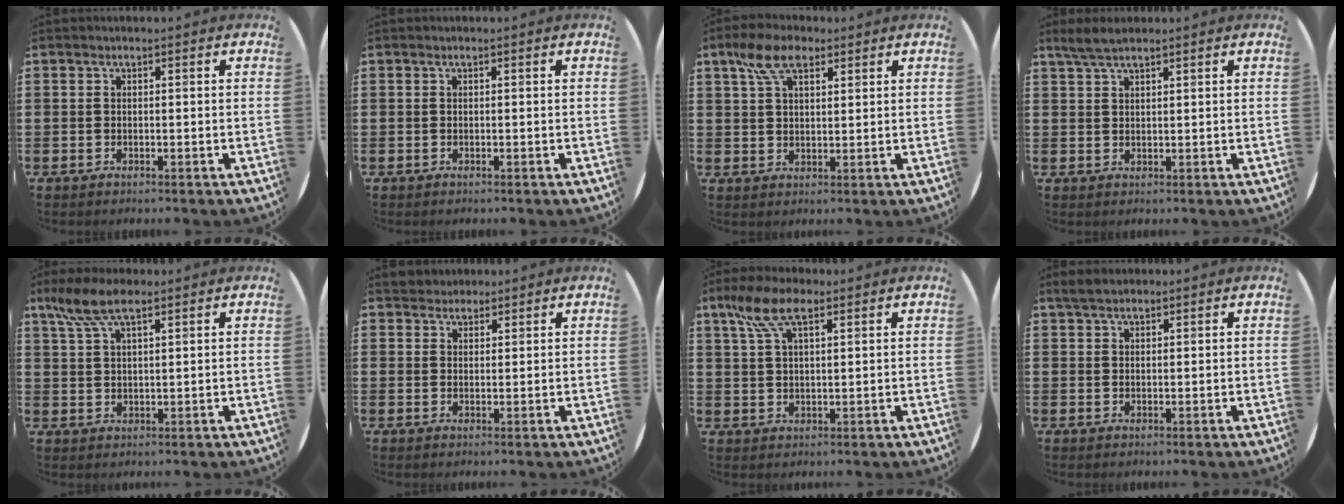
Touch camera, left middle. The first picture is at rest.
{"total": 0.0}
{"total": 6.6, "force": [4.1, 3.3, 4.0], "torque": [-0.081, 0.006, 0.074]}
{"total": 3.0, "force": [2.4, 0.7, 1.7], "torque": [-0.036, 0.006, 0.045]}
{"total": 6.6, "force": [4.6, 2.1, 4.3], "torque": [-0.094, 0.001, 0.084]}
{"total": 2.4, "force": [2.2, 0.8, -0.3], "torque": [0.001, 0.003, 0.044]}
{"total": 7.1, "force": [4.1, 2.9, 5.0], "torque": [-0.107, 0.007, 0.074]}
{"total": 2.3, "force": [1.9, 0.8, 0.9], "torque": [-0.013, 0.003, 0.034]}